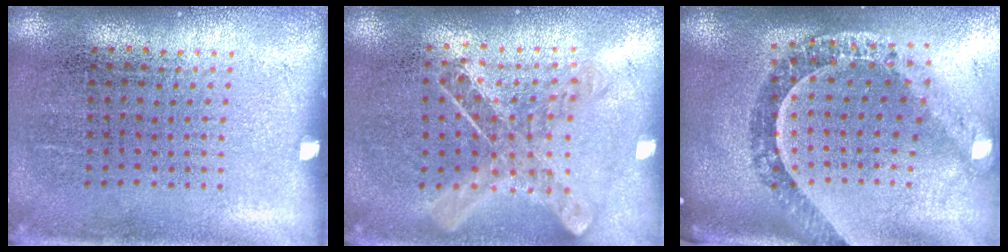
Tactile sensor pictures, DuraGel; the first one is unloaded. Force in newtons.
{"total": 1.0, "press": 0.9, "slide": 0.1}
{"total": 1.8, "press": 1.6, "slide": 0.8}